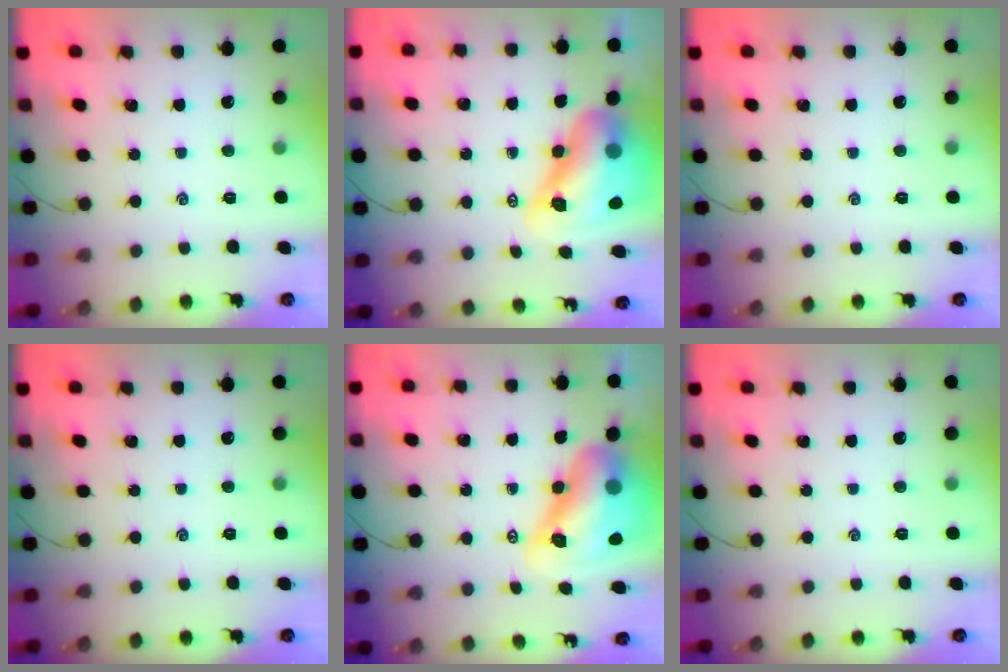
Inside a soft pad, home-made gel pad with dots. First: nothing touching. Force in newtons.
{"total": 15.3, "press": 14.6, "slide": 4.4}
{"total": 0.0}
{"total": 0.0}
{"total": 15.3, "press": 14.6, "slide": 4.4}
{"total": 0.0}